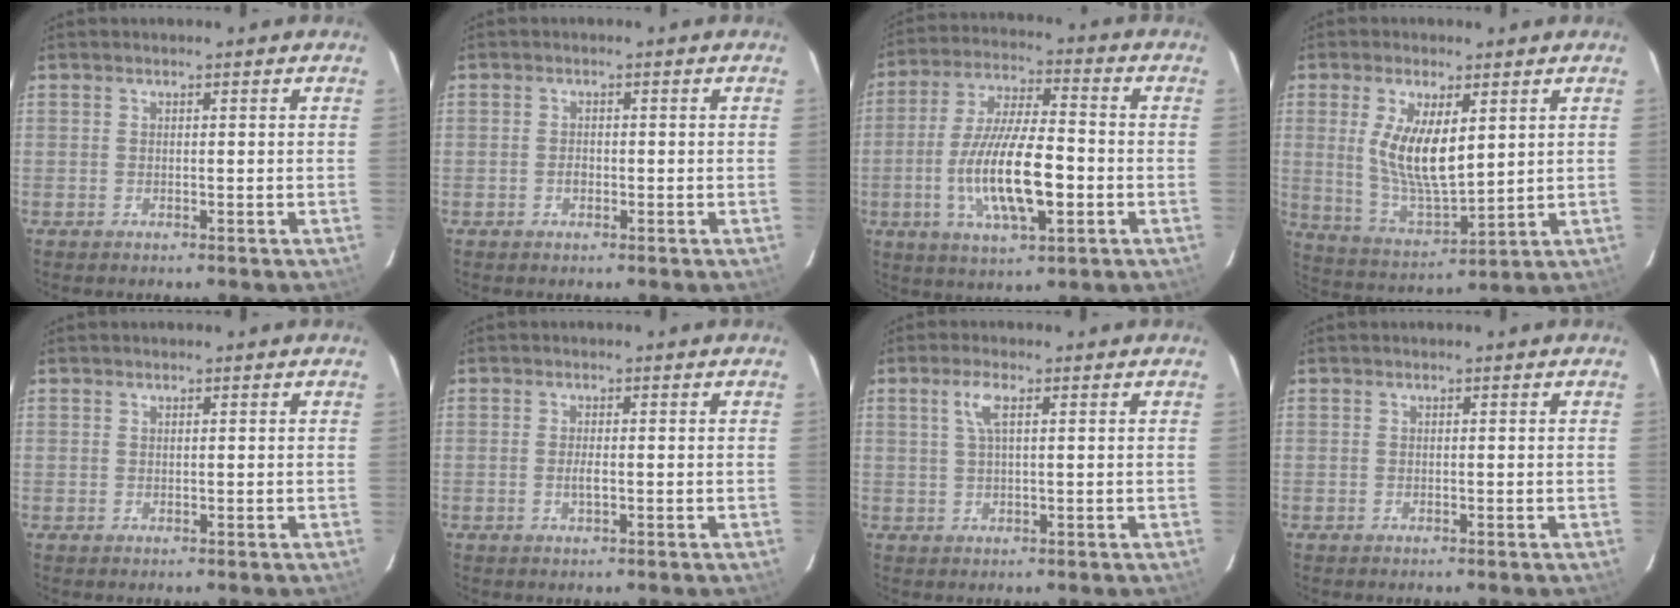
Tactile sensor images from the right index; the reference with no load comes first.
{"total": 1.3, "force": [-0.4, 1.0, 0.8], "torque": [-0.014, 0.003, -0.008]}
{"total": 15.7, "force": [-3.8, 4.4, 14.5], "torque": [-0.287, -0.010, -0.067]}
{"total": 12.0, "force": [2.9, 4.6, 10.8], "torque": [-0.214, -0.009, 0.068]}
{"total": 0.6, "force": [0.3, 0.5, 0.0], "torque": [0.001, 0.002, 0.005]}
{"total": 1.6, "force": [-0.3, 0.3, 1.5], "torque": [-0.030, -0.001, -0.007]}
{"total": 3.4, "force": [1.3, 0.7, 3.0], "torque": [-0.063, 0.005, 0.025]}
{"total": 0.0}